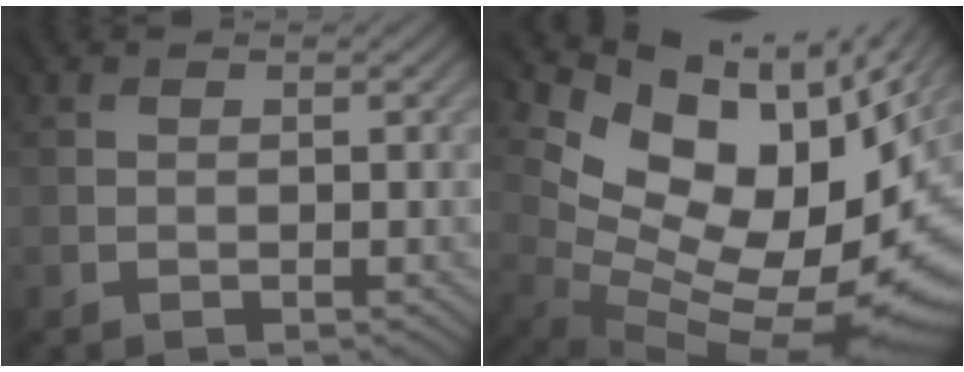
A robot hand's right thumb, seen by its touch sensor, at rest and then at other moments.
{"total": 13.9, "force": [4.8, 8.4, 10.0], "torque": [-0.154, -0.015, 0.113]}